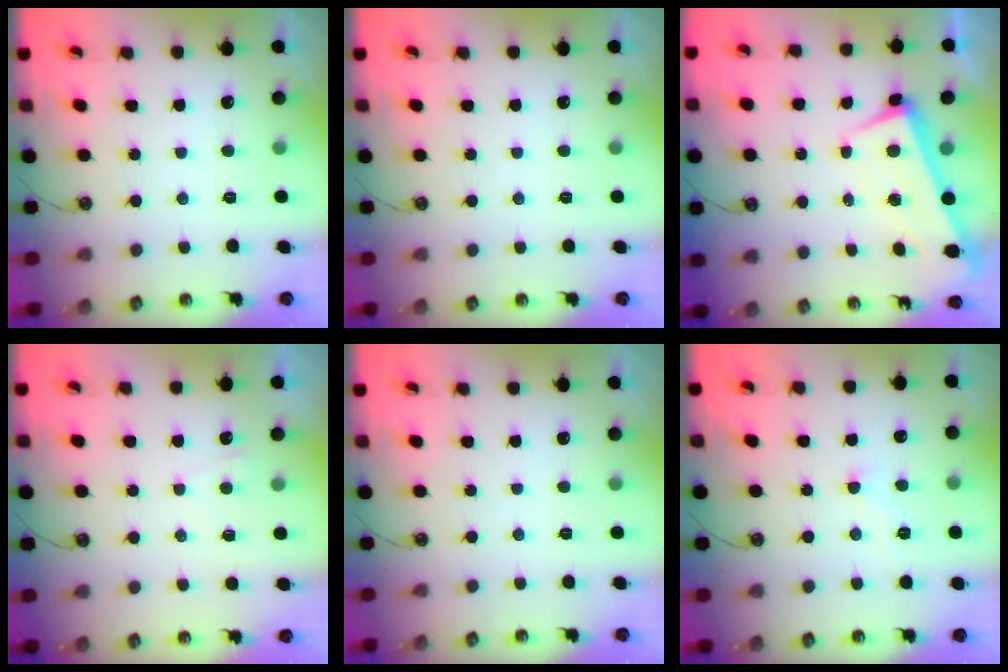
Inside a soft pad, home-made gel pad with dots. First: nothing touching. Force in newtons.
{"total": 0.0}
{"total": 1.6, "press": 0.5, "slide": 1.5}
{"total": 1.4, "press": 1.3, "slide": 0.3}
{"total": 0.0}
{"total": 1.3, "press": 1.1, "slide": 0.6}